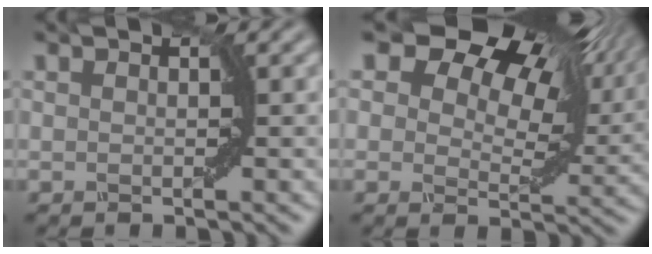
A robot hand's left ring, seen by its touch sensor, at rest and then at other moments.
{"total": 14.9, "force": [8.5, 8.1, 9.1], "torque": [-0.133, 0.045, 0.122]}